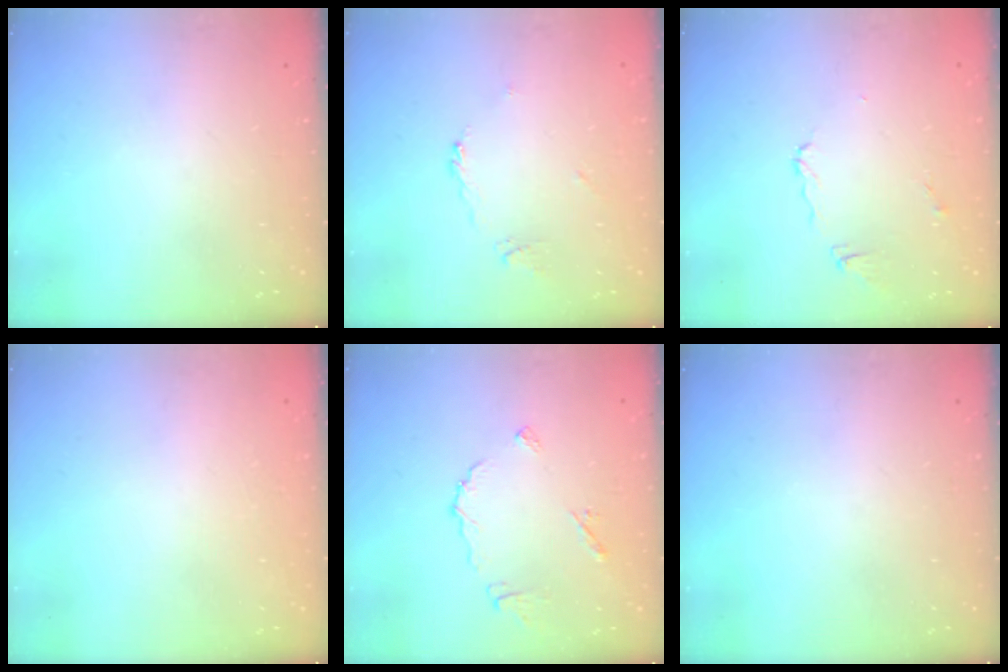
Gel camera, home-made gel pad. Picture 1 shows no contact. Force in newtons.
{"total": 3.6, "press": 3.5, "slide": 0.6}
{"total": 4.7, "press": 4.7, "slide": 0.4}
{"total": 2.0, "press": 2.0, "slide": 0.1}
{"total": 7.8, "press": 7.8, "slide": 0.4}
{"total": 0.0}